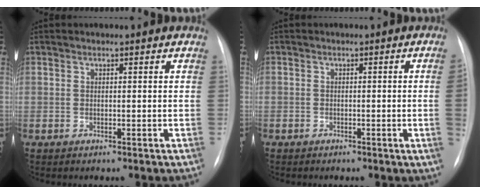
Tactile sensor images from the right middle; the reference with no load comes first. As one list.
[{"total": 2.2, "force": [-0.5, -0.4, 2.1], "torque": [-0.030, 0.001, -0.009]}]